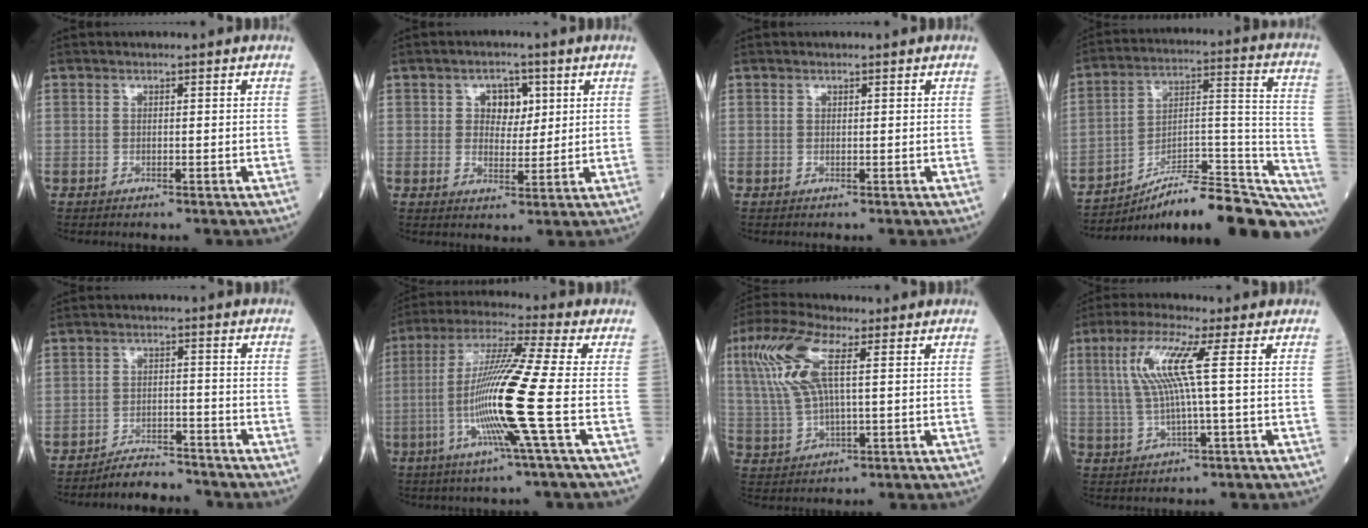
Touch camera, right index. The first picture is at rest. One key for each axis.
{"total": 4.6, "fx": 1.5, "fy": 3.1, "fz": 3.0, "tx": -0.040, "ty": 0.008, "tz": 0.024}
{"total": 0.0}
{"total": 25.7, "fx": -21.9, "fy": 3.4, "fz": 13.0, "tx": -0.108, "ty": 0.036, "tz": -0.320}
{"total": 4.9, "fx": -4.8, "fy": 1.0, "fz": 0.2, "tx": -0.002, "ty": -0.001, "tz": -0.078}
{"total": 14.5, "fx": -3.2, "fy": -2.0, "fz": 14.0, "tx": -0.280, "ty": -0.012, "tz": -0.070}
{"total": 10.5, "fx": 3.5, "fy": 2.9, "fz": 9.5, "tx": -0.234, "ty": 0.023, "tz": 0.073}
{"total": 8.4, "fx": 1.8, "fy": -0.5, "fz": 8.2, "tx": -0.179, "ty": 0.013, "tz": 0.038}